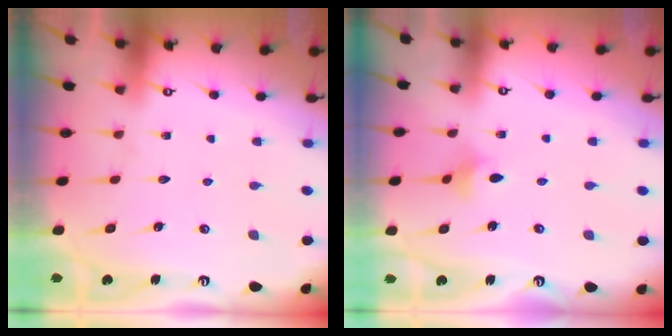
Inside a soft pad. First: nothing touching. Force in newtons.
{"total": 3.5, "press": 3.5, "slide": 0.5}